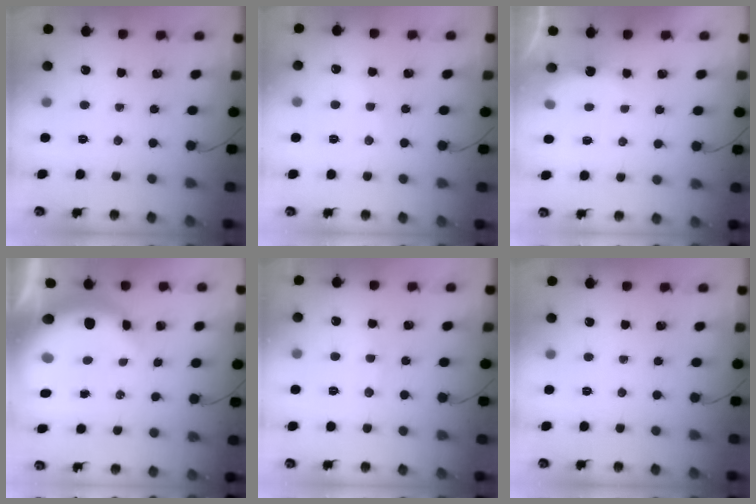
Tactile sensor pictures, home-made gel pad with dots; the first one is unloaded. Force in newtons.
{"total": 4.6, "press": 4.4, "slide": 1.1}
{"total": 5.3, "press": 5.2, "slide": 1.1}
{"total": 11.5, "press": 11.2, "slide": 2.6}
{"total": 7.3, "press": 7.2, "slide": 1.4}
{"total": 0.0}